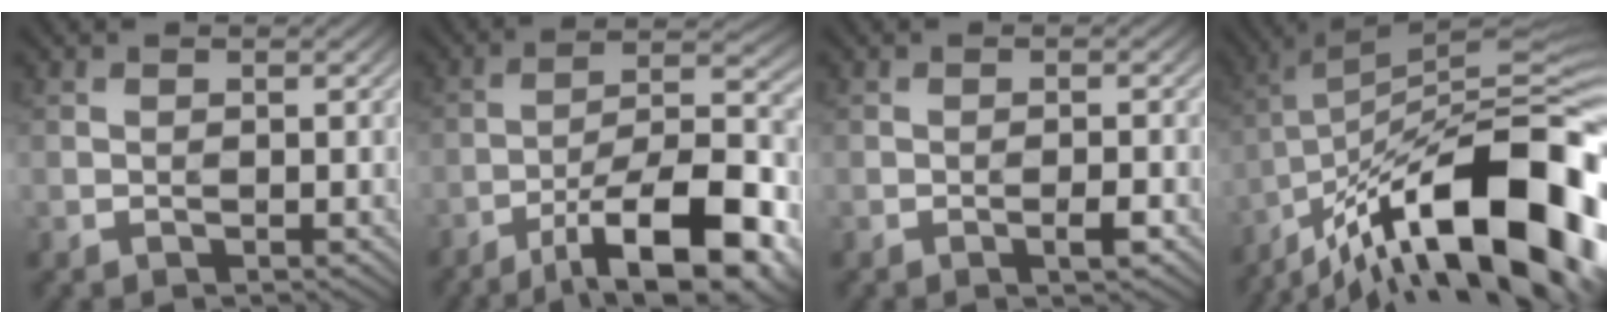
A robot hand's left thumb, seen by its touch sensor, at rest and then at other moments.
{"total": 16.2, "force": [-9.5, 5.0, 12.1], "torque": [-0.195, -0.004, -0.151]}
{"total": 1.6, "force": [-0.8, 0.2, 1.3], "torque": [-0.019, 0.004, -0.014]}
{"total": 19.9, "force": [-11.0, 5.1, 15.8], "torque": [-0.240, 0.033, -0.195]}